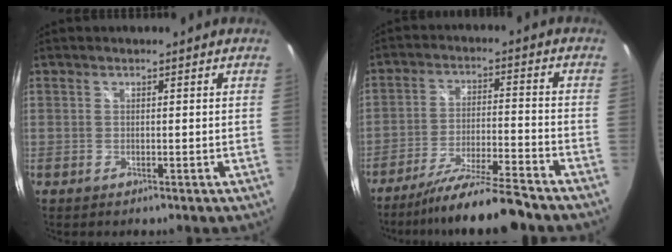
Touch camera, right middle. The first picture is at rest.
{"total": 12.0, "force": [-10.7, -0.5, 5.4], "torque": [-0.113, -0.015, -0.182]}